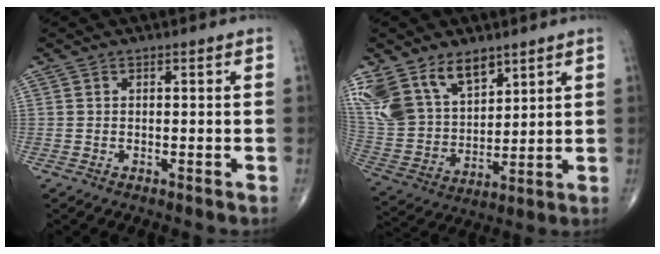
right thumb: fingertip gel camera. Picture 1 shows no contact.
{"total": 18.0, "force": [10.9, 10.8, 9.4], "torque": [-0.176, -0.029, 0.226]}